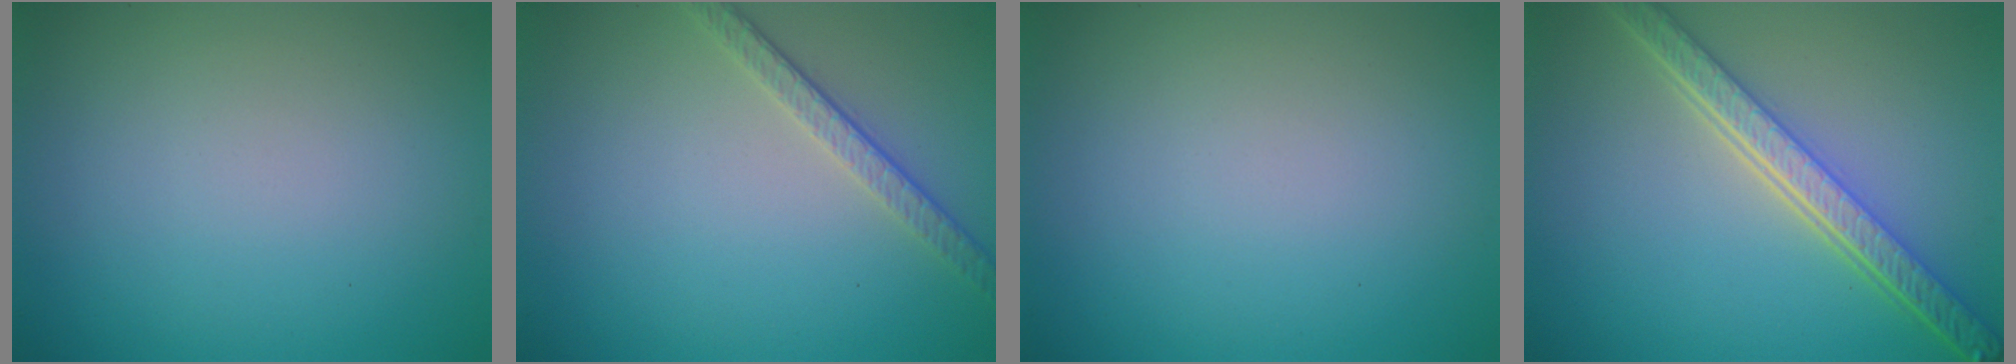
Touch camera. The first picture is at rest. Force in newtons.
{"total": 2.5, "press": 2.1, "slide": 1.4}
{"total": 0.0}
{"total": 5.9, "press": 4.5, "slide": 3.8}